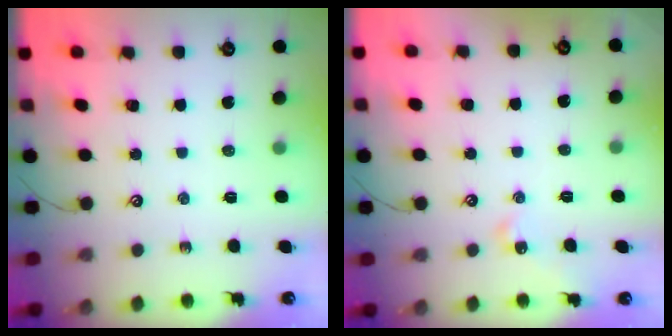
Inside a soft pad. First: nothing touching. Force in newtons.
{"total": 1.9, "press": 1.8, "slide": 0.5}